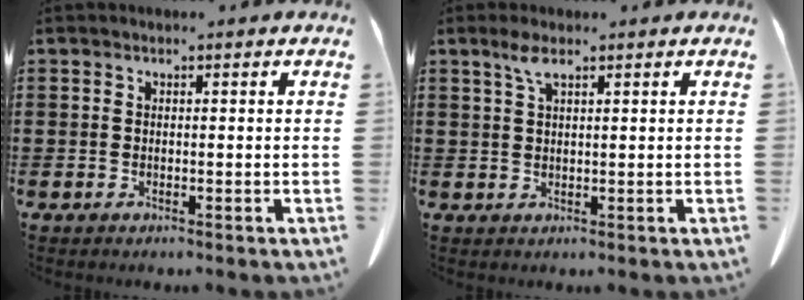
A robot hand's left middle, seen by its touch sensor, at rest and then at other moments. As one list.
[{"total": 2.8, "force": [1.7, 0.6, 2.2], "torque": [-0.048, 0.005, 0.030]}]